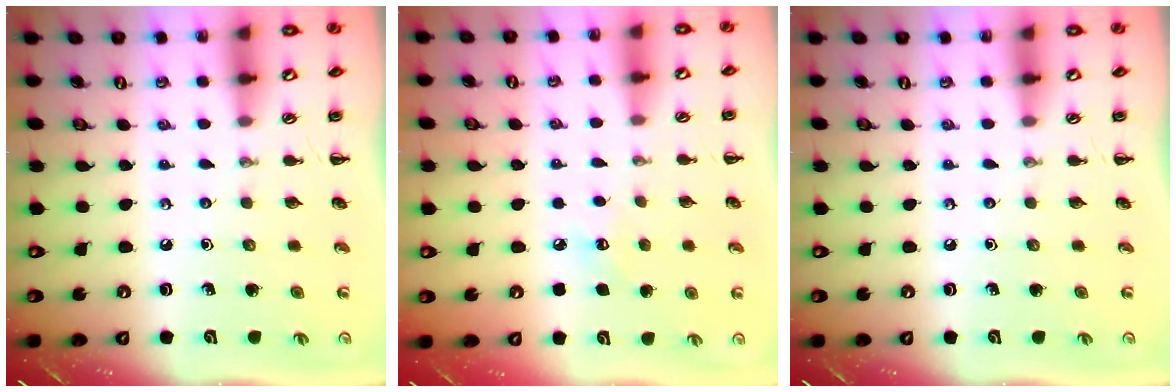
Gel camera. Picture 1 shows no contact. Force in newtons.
{"total": 5.2, "press": 5.1, "slide": 1.3}
{"total": 0.0}